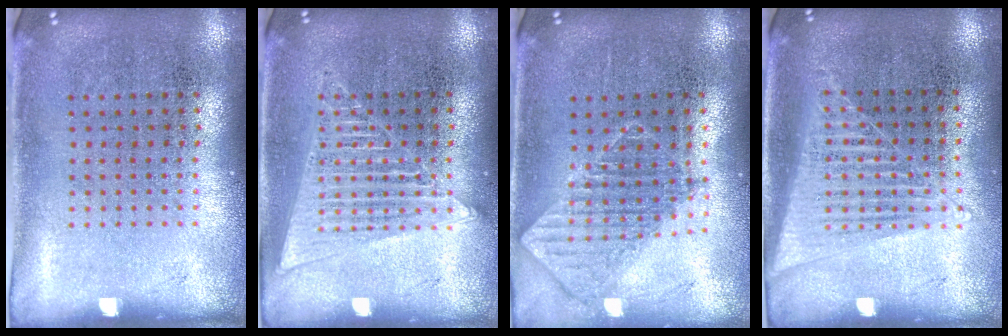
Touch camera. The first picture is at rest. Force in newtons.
{"total": 2.4, "press": 2.4, "slide": 0.3}
{"total": 1.0, "press": 1.0, "slide": 0.2}
{"total": 1.4, "press": 1.3, "slide": 0.6}